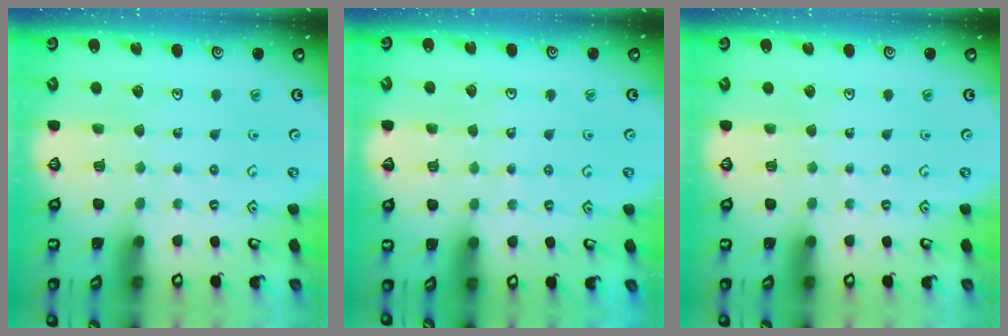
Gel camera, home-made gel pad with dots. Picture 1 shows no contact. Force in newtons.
{"total": 2.7, "press": 2.6, "slide": 0.3}
{"total": 0.0}